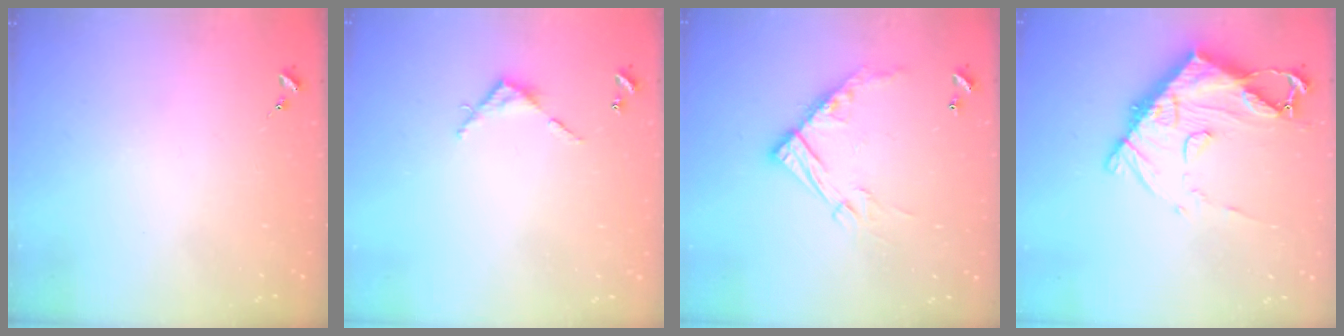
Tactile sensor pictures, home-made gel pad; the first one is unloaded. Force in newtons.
{"total": 4.5, "press": 4.5, "slide": 0.4}
{"total": 14.3, "press": 14.3, "slide": 1.0}
{"total": 15.2, "press": 15.1, "slide": 1.6}